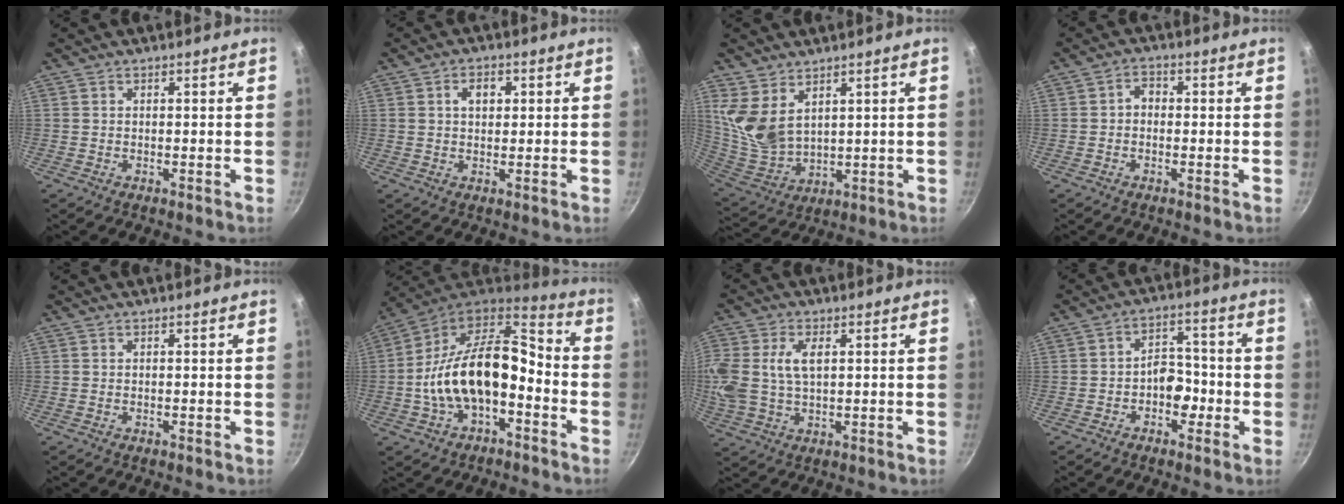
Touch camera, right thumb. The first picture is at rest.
{"total": 3.7, "force": [1.0, 2.6, 2.4], "torque": [-0.022, 0.005, 0.016]}
{"total": 9.4, "force": [5.1, 5.4, 5.8], "torque": [-0.103, -0.053, 0.121]}
{"total": 2.6, "force": [-0.3, 2.0, 1.6], "torque": [-0.018, 0.009, -0.010]}
{"total": 0.0}
{"total": 20.5, "force": [-4.4, 11.4, 16.4], "torque": [-0.271, 0.061, -0.085]}
{"total": 11.9, "force": [2.5, 7.2, 9.2], "torque": [-0.197, 0.009, 0.048]}
{"total": 6.0, "force": [-2.0, 4.2, 3.8], "torque": [-0.018, 0.029, -0.038]}